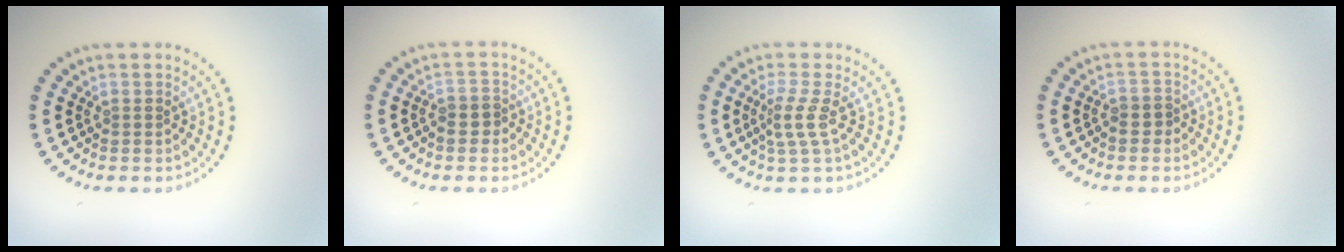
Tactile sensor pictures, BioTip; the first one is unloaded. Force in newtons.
{"total": 1.4, "press": 1.2, "slide": 0.6}
{"total": 2.3, "press": 1.6, "slide": 1.7}
{"total": 1.2, "press": 1.0, "slide": 0.7}